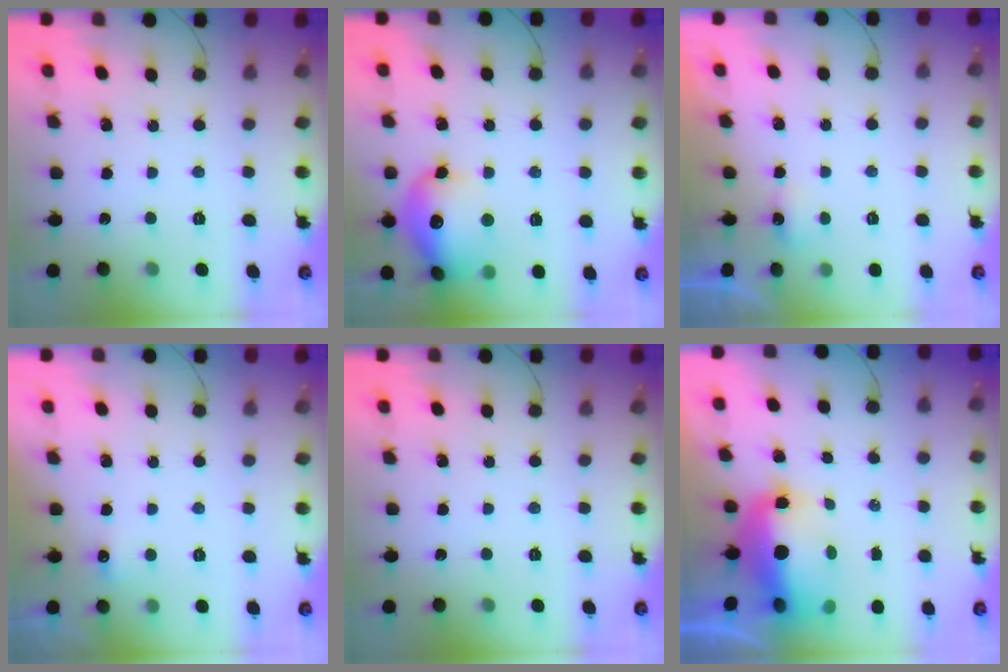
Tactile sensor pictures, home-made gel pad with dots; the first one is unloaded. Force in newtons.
{"total": 16.1, "press": 16.0, "slide": 1.7}
{"total": 2.4, "press": 2.3, "slide": 0.6}
{"total": 4.5, "press": 4.3, "slide": 1.2}
{"total": 0.0}
{"total": 11.8, "press": 11.5, "slide": 2.5}